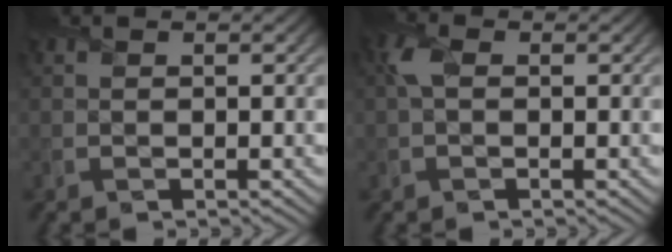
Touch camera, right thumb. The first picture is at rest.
{"total": 2.2, "force": [0.5, 1.2, 1.7], "torque": [-0.045, 0.008, 0.001]}